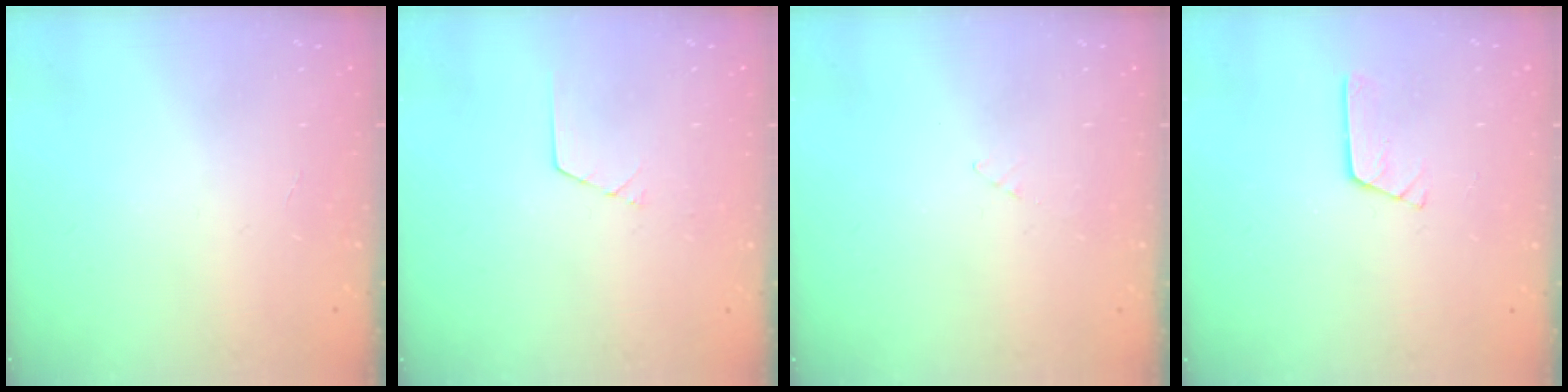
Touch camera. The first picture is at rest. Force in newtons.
{"total": 1.6, "press": 1.6, "slide": 0.0}
{"total": 2.3, "press": 2.3, "slide": 0.2}
{"total": 3.2, "press": 3.2, "slide": 0.2}